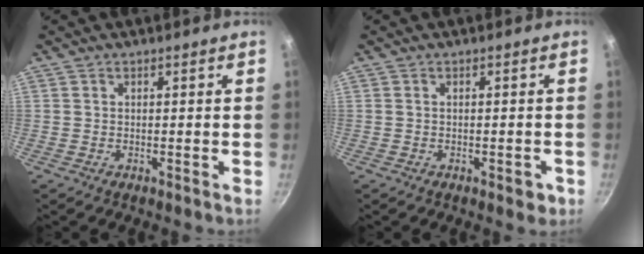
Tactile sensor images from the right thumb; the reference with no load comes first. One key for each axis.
{"total": 2.5, "fx": -1.1, "fy": 1.2, "fz": 1.9, "tx": -0.013, "ty": 0.009, "tz": -0.008}